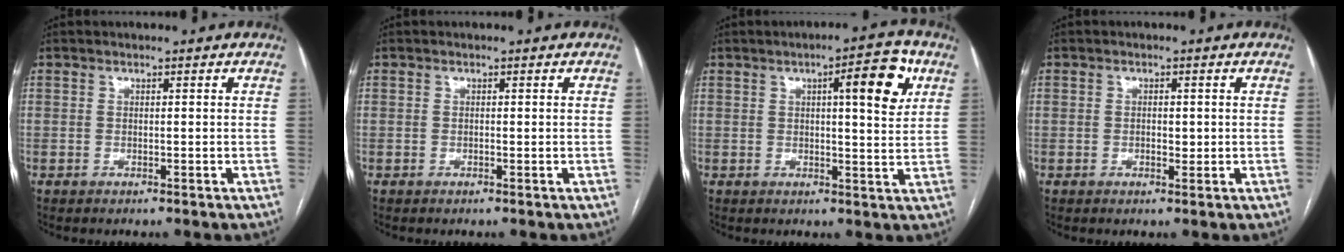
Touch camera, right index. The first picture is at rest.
{"total": 0.0}
{"total": 8.4, "force": [3.3, 1.6, 7.6], "torque": [-0.101, 0.007, 0.039]}
{"total": 1.6, "force": [0.0, 0.9, 1.4], "torque": [-0.021, 0.003, 0.002]}